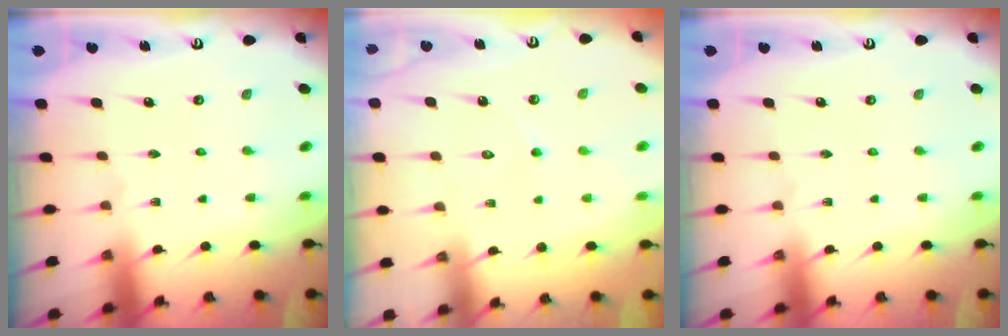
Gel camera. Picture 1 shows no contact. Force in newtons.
{"total": 3.9, "press": 3.9, "slide": 0.3}
{"total": 0.0}